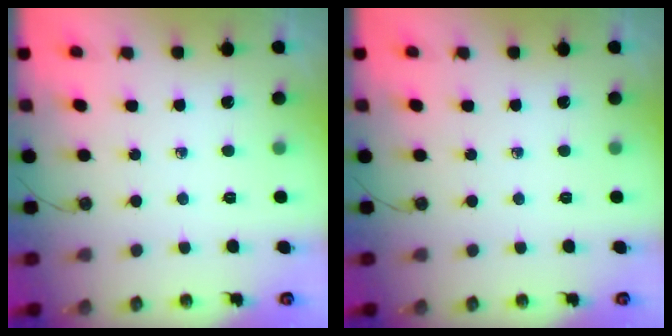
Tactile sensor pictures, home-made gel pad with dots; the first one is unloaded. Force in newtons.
{"total": 0.0}